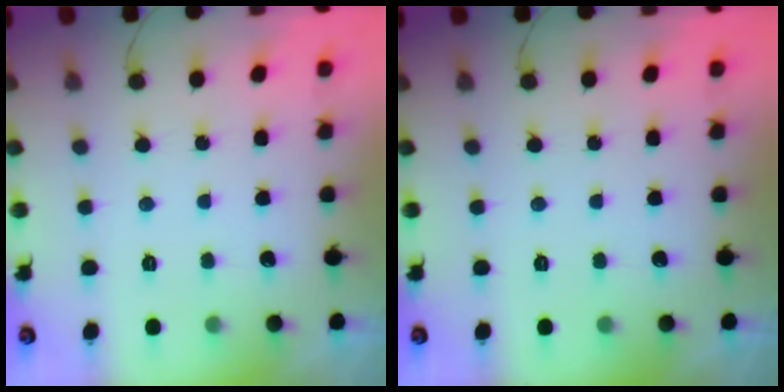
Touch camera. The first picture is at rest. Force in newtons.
{"total": 0.0}